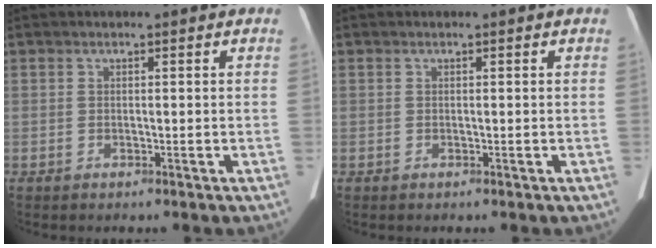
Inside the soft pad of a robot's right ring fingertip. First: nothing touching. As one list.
[{"total": 0.0}]